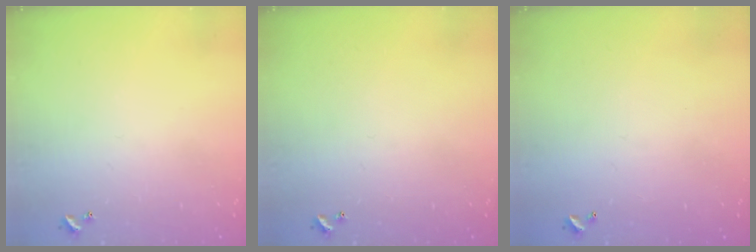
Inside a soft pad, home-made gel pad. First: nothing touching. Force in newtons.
{"total": 0.0}
{"total": 2.7, "press": 2.7, "slide": 0.1}